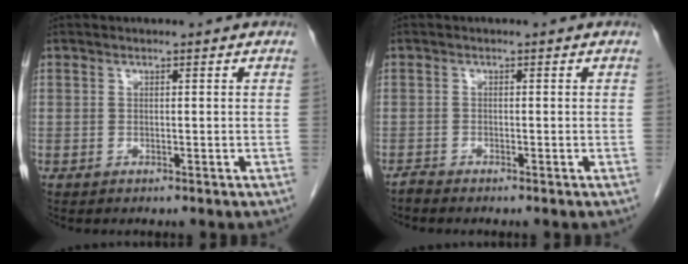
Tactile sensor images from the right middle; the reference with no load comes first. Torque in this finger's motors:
{"motor_torque": [-0.19, -0.05, -0.06, -0.01]}